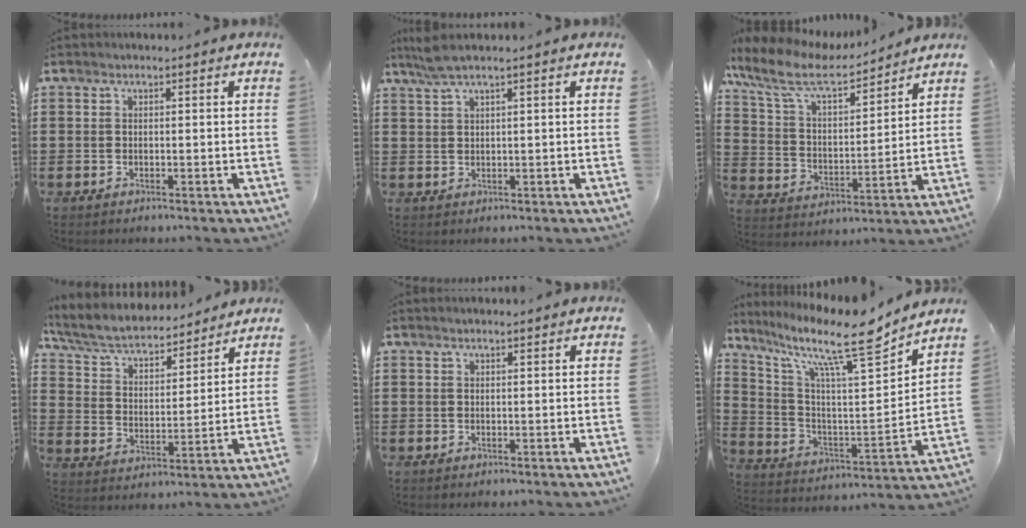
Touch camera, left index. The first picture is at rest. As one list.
[{"total": 2.8, "force": [1.7, 0.1, 2.2], "torque": [-0.046, 0.000, 0.030]}, {"total": 9.8, "force": [8.1, 2.8, 4.8], "torque": [-0.128, -0.035, 0.139]}, {"total": 5.4, "force": [4.8, 1.4, 2.1], "torque": [-0.064, -0.030, 0.077]}, {"total": 0.6, "force": [0.5, 0.0, 0.4], "torque": [-0.007, -0.002, 0.009]}, {"total": 13.3, "force": [9.9, 2.0, 8.6], "torque": [-0.188, -0.064, 0.157]}]